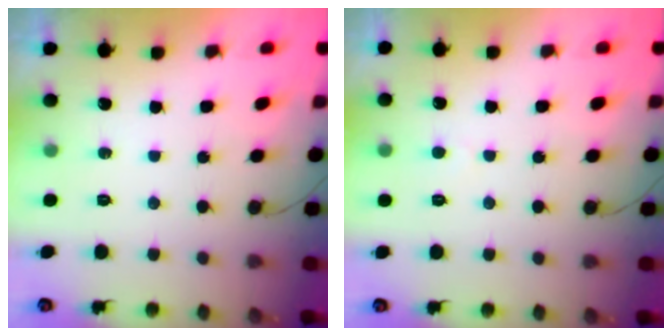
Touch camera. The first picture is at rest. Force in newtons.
{"total": 2.4, "press": 2.4, "slide": 0.2}